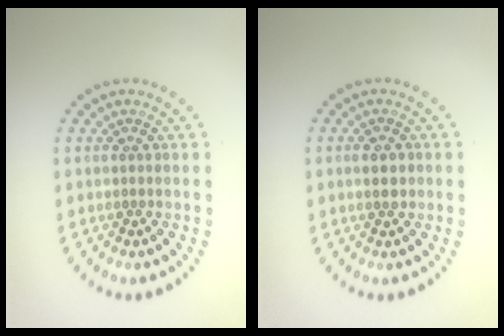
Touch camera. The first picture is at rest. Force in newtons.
{"total": 2.1, "press": 2.1, "slide": 0.1}